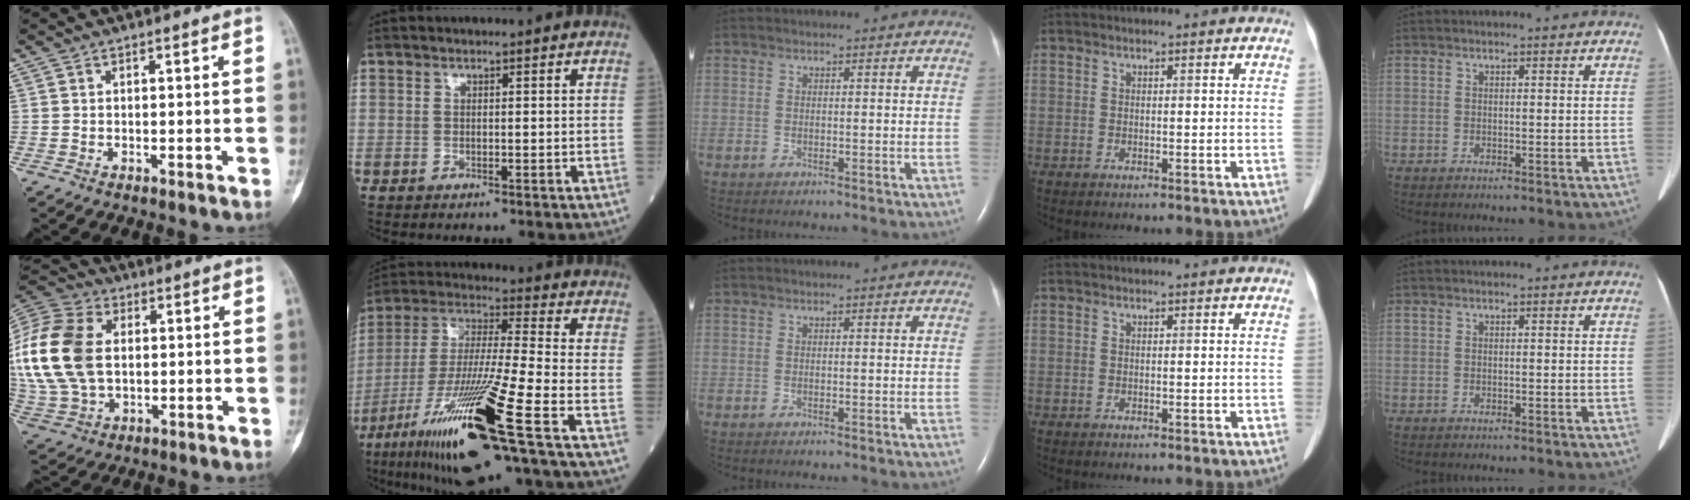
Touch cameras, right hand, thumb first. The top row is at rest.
{"thumb": {"total": 22.6, "force": [2.2, 15.3, 16.5], "torque": [-0.378, 0.007, 0.045]}, "index": {"total": 21.0, "force": [-10.3, 0.2, 18.3], "torque": [-0.362, -0.050, -0.191]}}